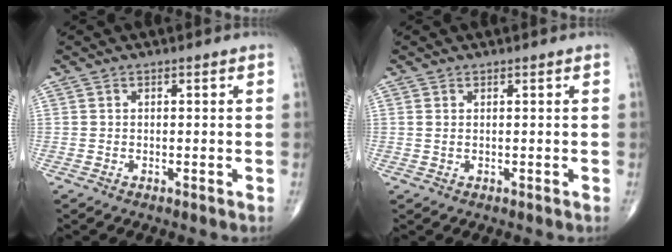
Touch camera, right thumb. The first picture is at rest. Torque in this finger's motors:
{"motor_torque": [0.05, -0.33, 0.13, 0.18, -0.02]}